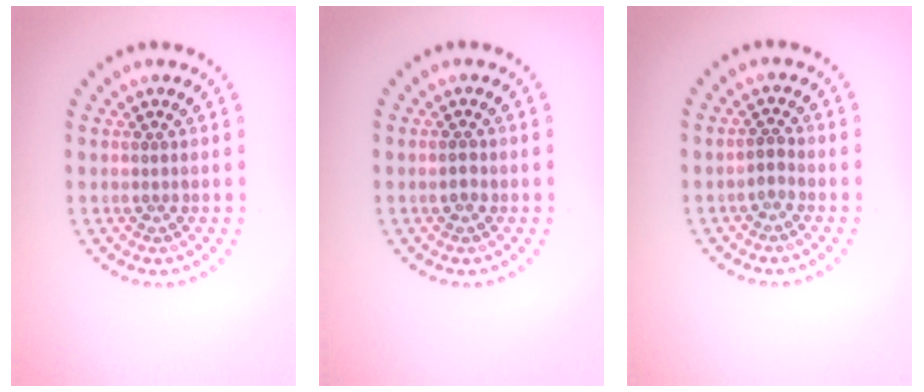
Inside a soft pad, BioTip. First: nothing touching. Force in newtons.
{"total": 1.0, "press": 1.0, "slide": 0.1}
{"total": 1.2, "press": 0.9, "slide": 0.7}